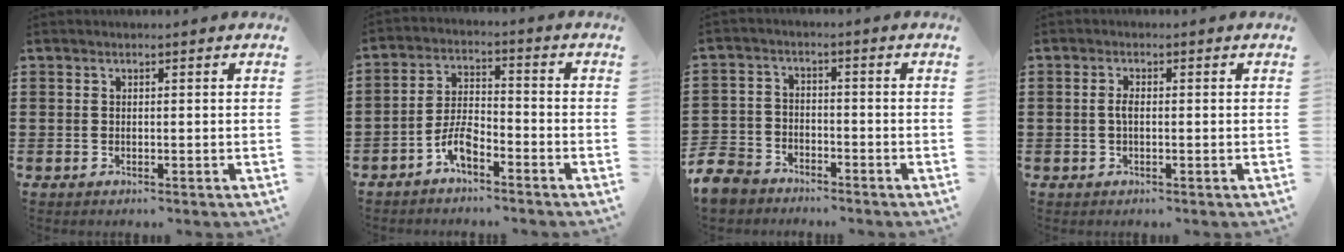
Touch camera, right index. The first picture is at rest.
{"total": 5.3, "force": [-3.6, 2.0, 3.4], "torque": [-0.087, 0.005, -0.076]}
{"total": 5.4, "force": [-5.0, 2.1, 0.8], "torque": [-0.047, 0.002, -0.108]}
{"total": 1.8, "force": [-0.2, 0.6, 1.7], "torque": [-0.039, -0.002, -0.007]}